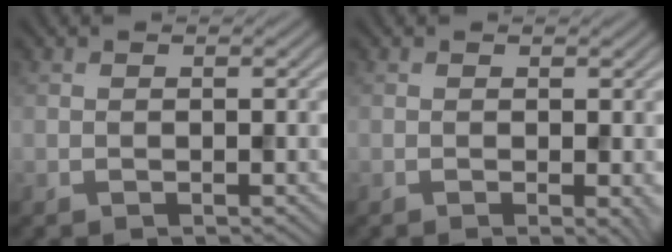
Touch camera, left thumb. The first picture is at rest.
{"total": 1.4, "force": [-0.2, 0.2, 1.3], "torque": [-0.017, -0.006, -0.005]}